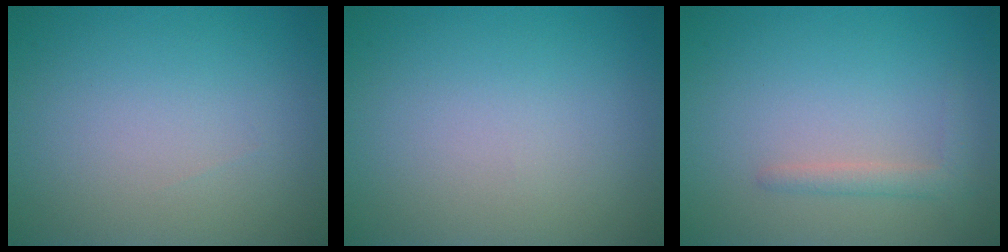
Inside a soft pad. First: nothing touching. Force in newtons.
{"total": 0.0}
{"total": 1.6, "press": 1.6, "slide": 0.1}